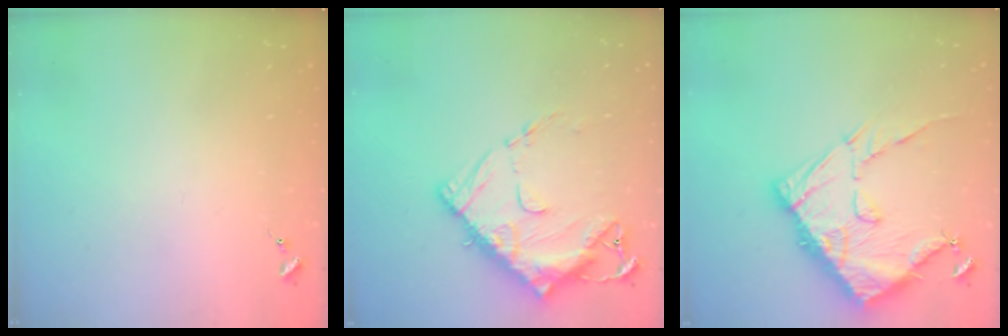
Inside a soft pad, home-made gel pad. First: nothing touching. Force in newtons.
{"total": 16.9, "press": 16.8, "slide": 1.6}
{"total": 19.1, "press": 19.0, "slide": 1.6}